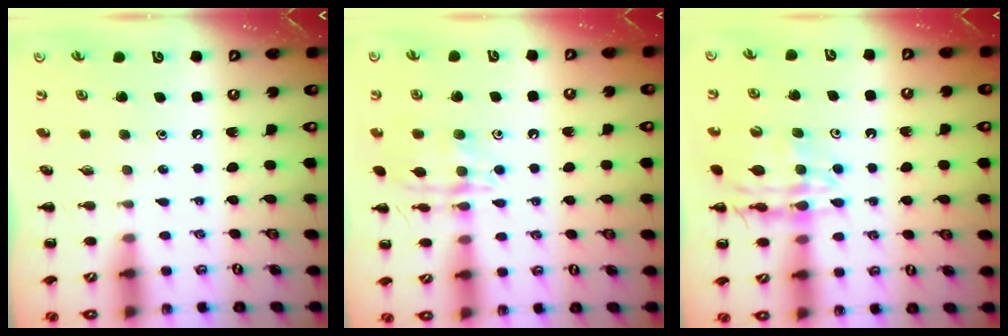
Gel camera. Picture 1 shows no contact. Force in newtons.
{"total": 12.9, "press": 12.9, "slide": 0.6}
{"total": 13.0, "press": 12.6, "slide": 3.1}